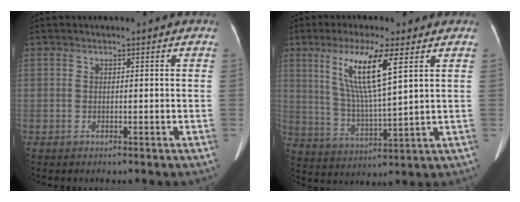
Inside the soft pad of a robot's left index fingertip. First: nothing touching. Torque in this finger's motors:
{"motor_torque": [1.32, -0.82, 0.23, 0.06]}